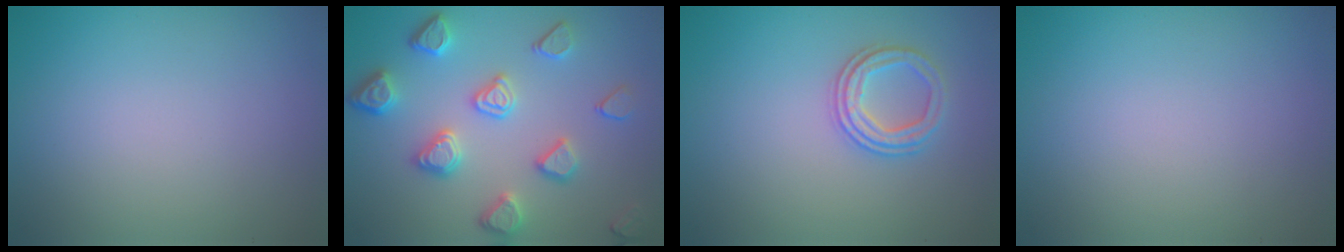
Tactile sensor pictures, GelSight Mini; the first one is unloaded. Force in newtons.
{"total": 4.6, "press": 4.1, "slide": 2.1}
{"total": 2.5, "press": 2.4, "slide": 0.9}
{"total": 0.0}